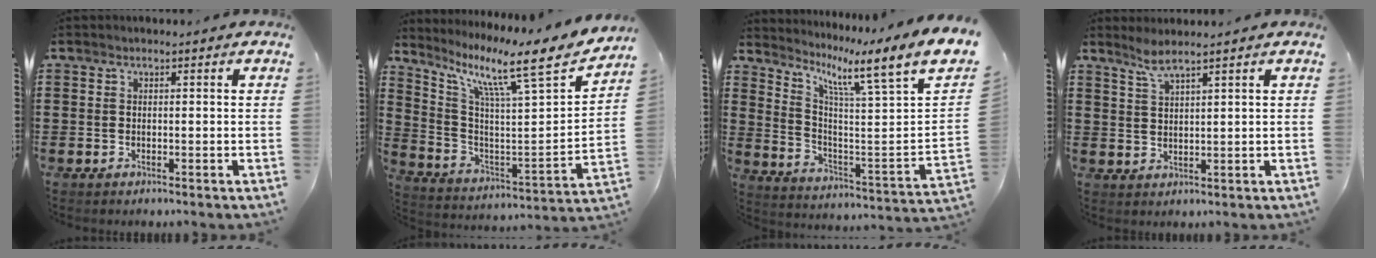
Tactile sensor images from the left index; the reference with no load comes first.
{"total": 10.6, "force": [7.7, 0.8, 7.3], "torque": [-0.148, -0.067, 0.109]}
{"total": 7.2, "force": [4.4, -0.5, 5.7], "torque": [-0.106, -0.055, 0.050]}
{"total": 3.0, "force": [2.4, 0.1, 1.7], "torque": [-0.039, 0.003, 0.045]}